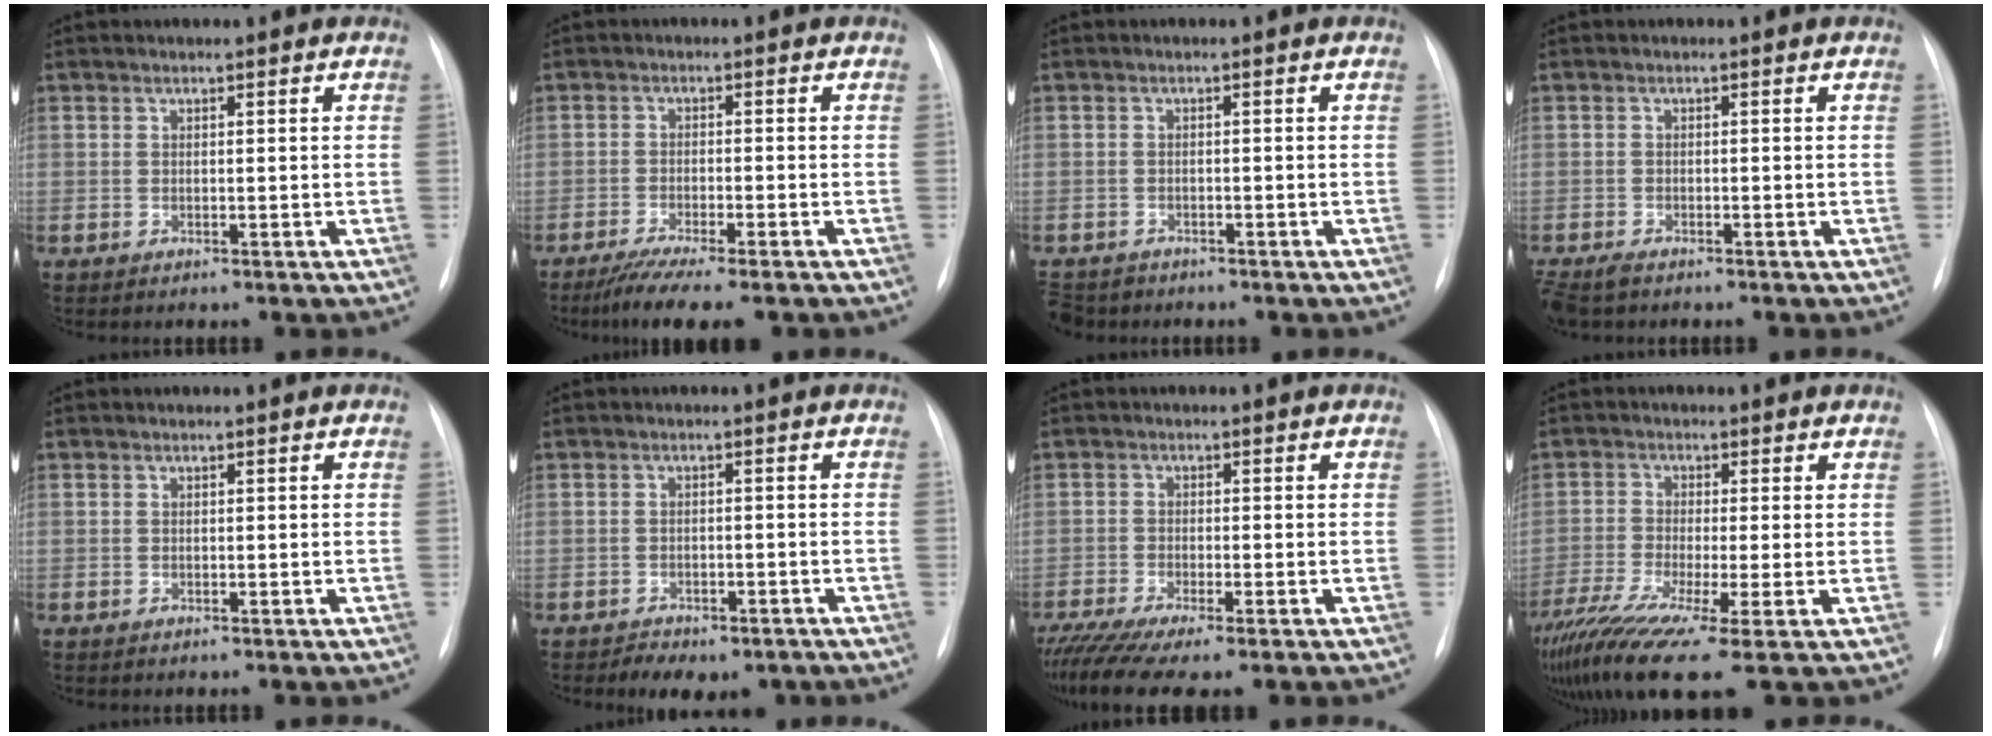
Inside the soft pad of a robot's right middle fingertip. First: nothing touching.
{"total": 8.3, "force": [-6.5, 0.3, 5.1], "torque": [-0.074, -0.022, -0.099]}
{"total": 4.9, "force": [-3.9, 2.8, 0.7], "torque": [-0.012, -0.001, -0.064]}
{"total": 3.6, "force": [-2.8, 1.4, 1.9], "torque": [-0.038, -0.008, -0.048]}
{"total": 0.0}
{"total": 6.9, "force": [-5.3, 3.2, 3.0], "torque": [-0.035, 0.005, -0.063]}
{"total": 9.1, "force": [-7.1, 0.8, 5.6], "torque": [-0.091, -0.016, -0.116]}
{"total": 12.9, "force": [-8.3, 0.6, 9.8], "torque": [-0.189, -0.035, -0.143]}